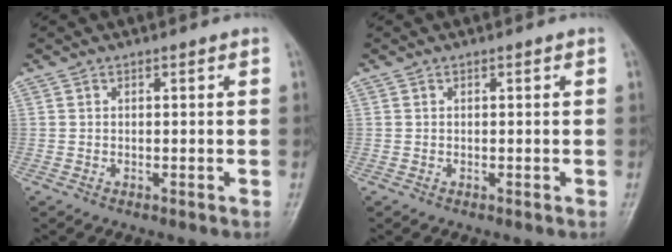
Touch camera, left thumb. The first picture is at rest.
{"total": 0.0}